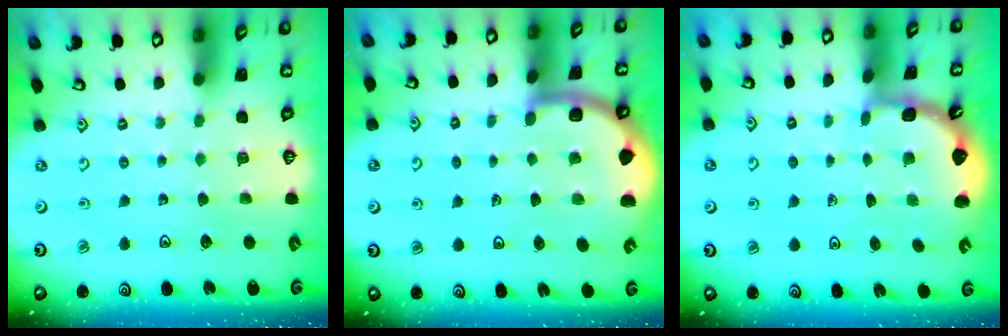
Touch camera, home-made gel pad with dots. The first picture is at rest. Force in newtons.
{"total": 4.8, "press": 4.7, "slide": 0.7}
{"total": 1.9, "press": 1.9, "slide": 0.2}